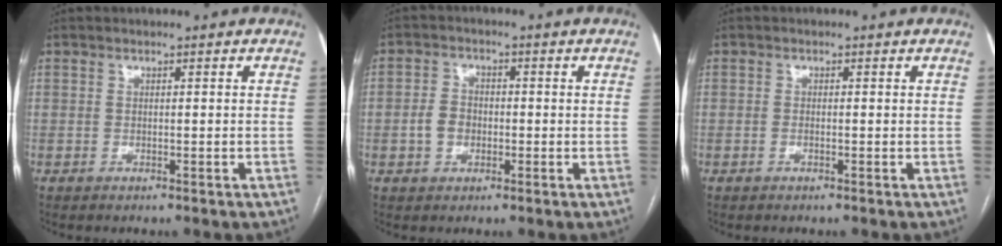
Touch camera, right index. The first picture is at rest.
{"total": 3.9, "force": [-0.8, 3.0, 2.3], "torque": [-0.048, 0.012, -0.012]}
{"total": 0.6, "force": [-0.3, 0.2, 0.5], "torque": [-0.011, 0.000, -0.004]}